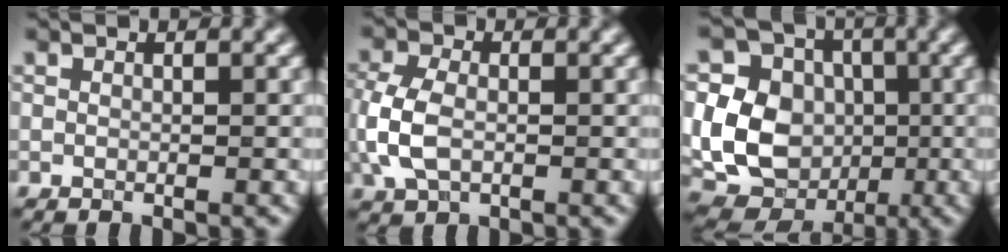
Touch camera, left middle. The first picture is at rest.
{"total": 4.3, "force": [-0.7, 2.8, 3.1], "torque": [-0.091, -0.001, -0.012]}
{"total": 12.8, "force": [-1.4, 11.2, 6.0], "torque": [-0.131, 0.002, -0.031]}